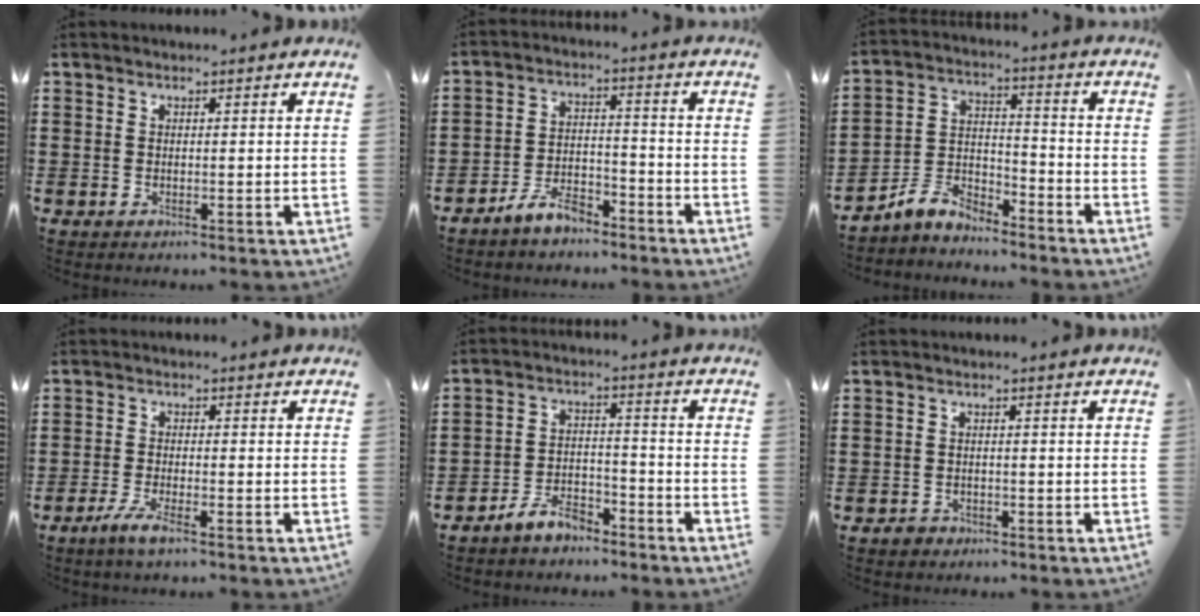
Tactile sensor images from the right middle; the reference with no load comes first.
{"total": 5.9, "force": [-5.2, 2.0, 1.9], "torque": [-0.043, 0.007, -0.103]}
{"total": 6.1, "force": [-5.5, 2.2, 1.1], "torque": [-0.041, 0.000, -0.117]}
{"total": 3.4, "force": [-2.3, 0.4, 2.4], "torque": [-0.061, -0.010, -0.046]}
{"total": 5.7, "force": [-5.1, 1.9, 1.4], "torque": [-0.029, 0.010, -0.102]}
{"total": 1.3, "force": [-1.0, 0.9, 0.1], "torque": [-0.006, -0.001, -0.021]}